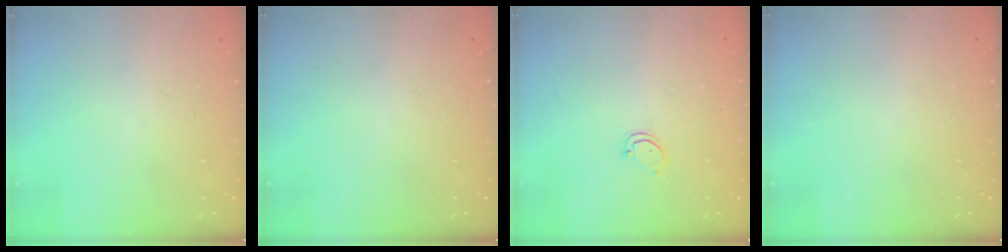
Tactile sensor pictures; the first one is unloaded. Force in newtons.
{"total": 0.0}
{"total": 2.6, "press": 2.6, "slide": 0.3}
{"total": 0.0}